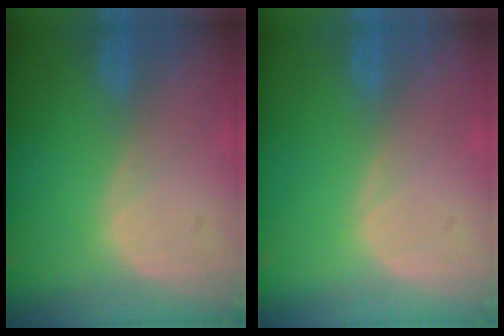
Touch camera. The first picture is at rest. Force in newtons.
{"total": 0.0}